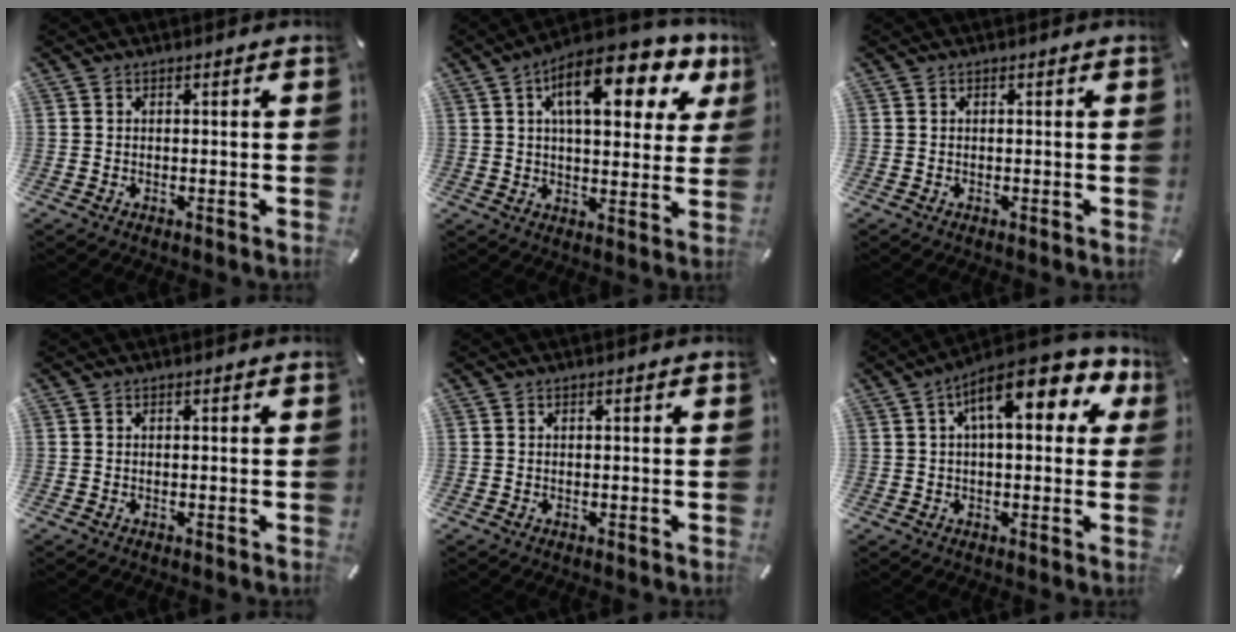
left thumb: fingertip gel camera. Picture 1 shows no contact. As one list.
[{"total": 16.5, "force": [8.0, 7.1, 12.6], "torque": [-0.185, -0.025, 0.124]}, {"total": 0.0}, {"total": 0.0}, {"total": 0.0}, {"total": 14.1, "force": [5.5, 5.8, 11.6], "torque": [-0.168, -0.016, 0.088]}]